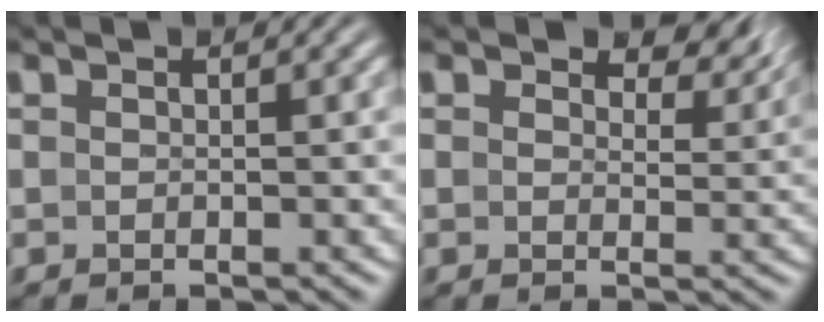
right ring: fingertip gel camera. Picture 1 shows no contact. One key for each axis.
{"total": 3.4, "fx": 2.5, "fy": 1.3, "fz": 1.9, "tx": -0.025, "ty": -0.001, "tz": 0.040}